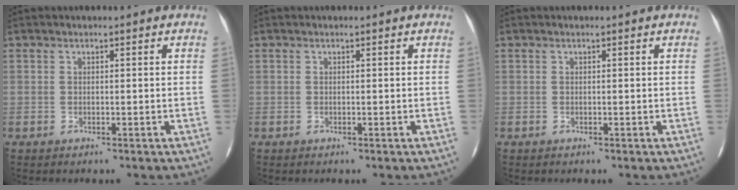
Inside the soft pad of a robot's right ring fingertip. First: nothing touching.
{"total": 0.0}
{"total": 0.0}